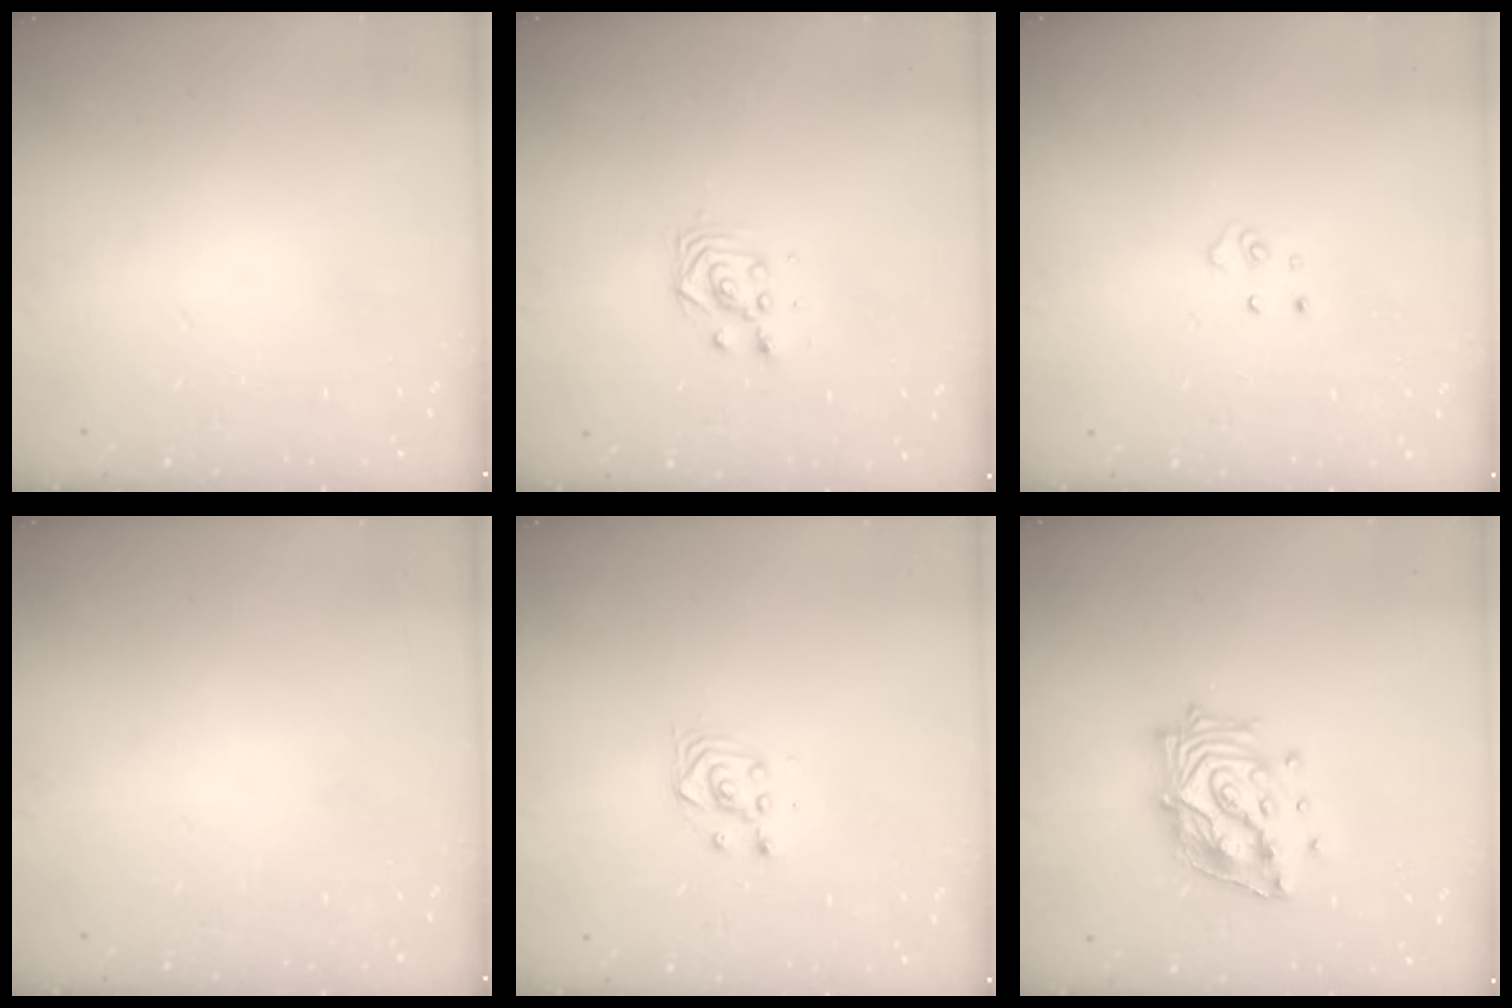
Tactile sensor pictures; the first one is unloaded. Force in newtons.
{"total": 3.0, "press": 3.0, "slide": 0.0}
{"total": 4.7, "press": 4.6, "slide": 0.4}
{"total": 0.0}
{"total": 3.3, "press": 3.3, "slide": 0.3}
{"total": 16.7, "press": 16.7, "slide": 1.2}